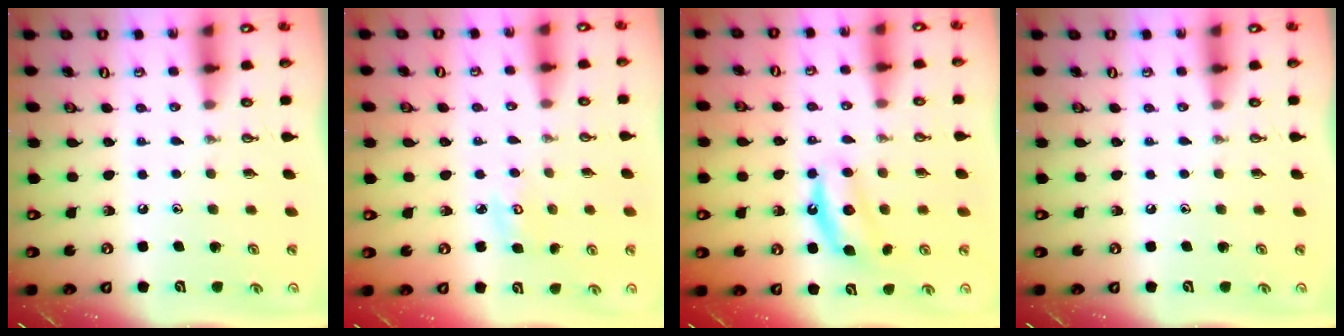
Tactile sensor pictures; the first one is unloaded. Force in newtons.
{"total": 4.8, "press": 4.8, "slide": 0.6}
{"total": 6.5, "press": 6.5, "slide": 0.4}
{"total": 0.0}